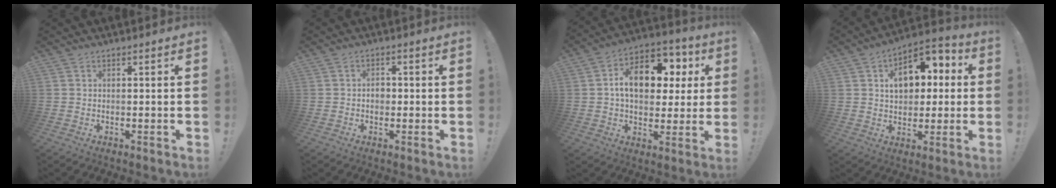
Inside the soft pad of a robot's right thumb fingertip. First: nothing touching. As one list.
[{"total": 2.8, "force": [-0.7, 2.1, 1.7], "torque": [-0.027, 0.004, -0.015]}, {"total": 15.9, "force": [3.7, 10.6, 11.3], "torque": [-0.159, -0.006, 0.066]}, {"total": 13.3, "force": [3.2, 9.5, 8.6], "torque": [-0.120, 0.000, 0.063]}]